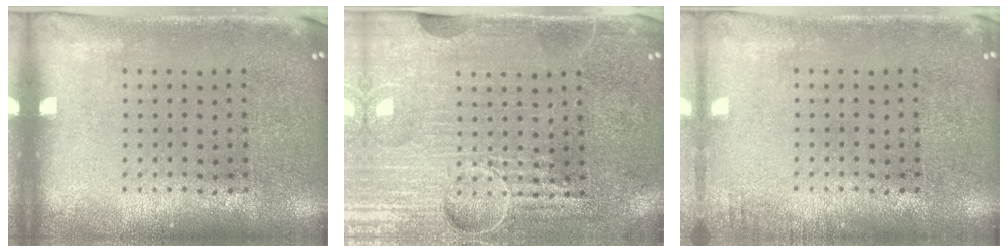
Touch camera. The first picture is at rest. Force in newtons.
{"total": 4.3, "press": 4.1, "slide": 1.4}
{"total": 1.0, "press": 1.0, "slide": 0.1}